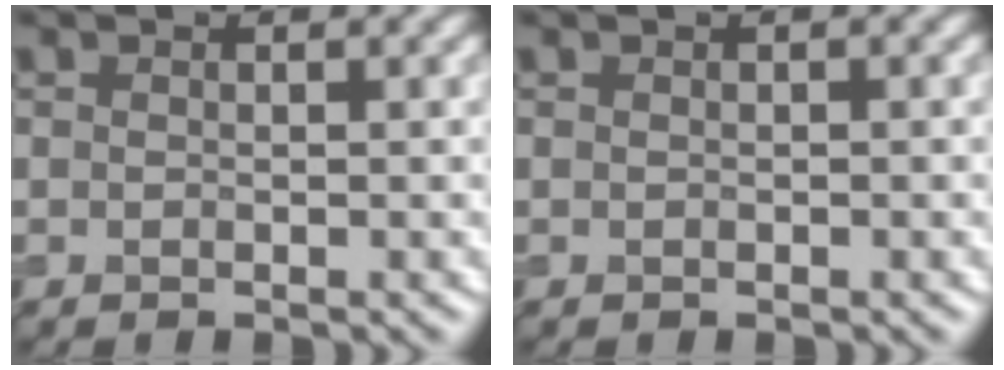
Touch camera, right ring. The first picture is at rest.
{"total": 0.5, "force": [0.2, 0.1, 0.5], "torque": [-0.006, 0.005, 0.004]}